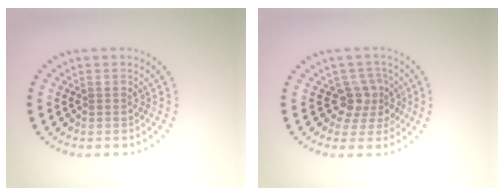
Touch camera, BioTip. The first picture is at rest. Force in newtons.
{"total": 2.8, "press": 2.2, "slide": 1.7}